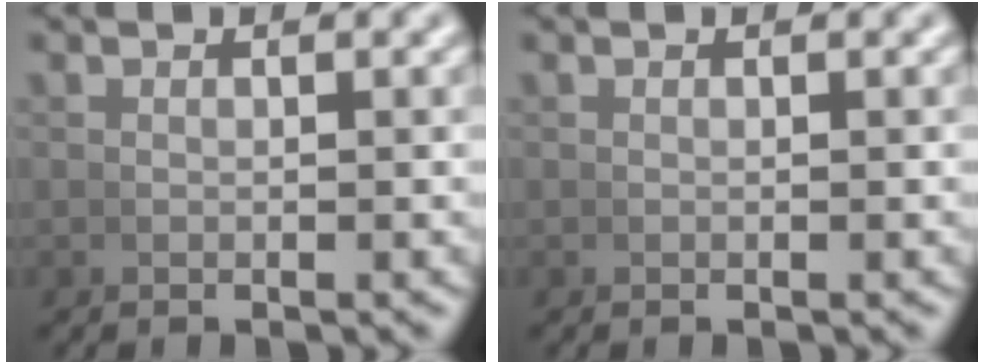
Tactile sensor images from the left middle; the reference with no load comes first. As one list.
[{"total": 0.0}]